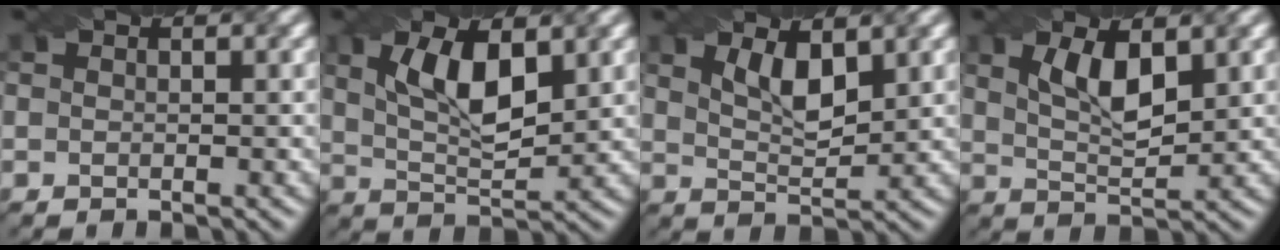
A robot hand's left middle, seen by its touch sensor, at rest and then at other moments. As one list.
[{"total": 6.7, "force": [2.1, 2.8, 5.8], "torque": [-0.112, 0.001, 0.041]}, {"total": 3.8, "force": [1.9, 1.4, 3.0], "torque": [-0.059, -0.004, 0.038]}, {"total": 4.8, "force": [1.9, 1.9, 4.0], "torque": [-0.082, -0.003, 0.036]}]